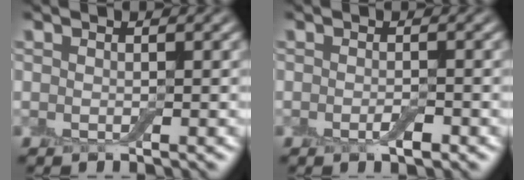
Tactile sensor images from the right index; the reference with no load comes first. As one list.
[{"total": 1.3, "force": [-0.5, 0.4, 1.1], "torque": [-0.019, -0.004, -0.011]}]